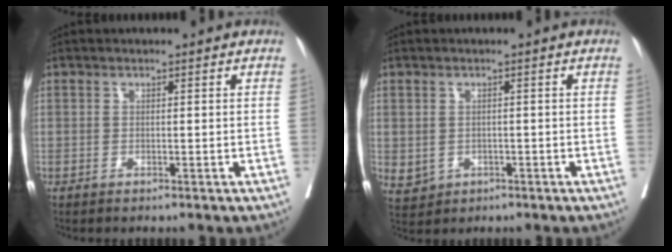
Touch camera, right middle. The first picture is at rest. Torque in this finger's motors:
{"motor_torque": [0.21, -0.25, 0.04, 0.00]}